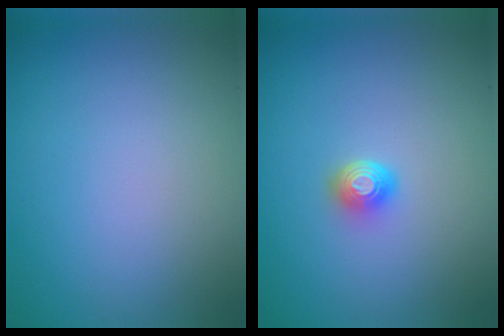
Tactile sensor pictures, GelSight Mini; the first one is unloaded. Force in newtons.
{"total": 1.6, "press": 1.2, "slide": 1.0}